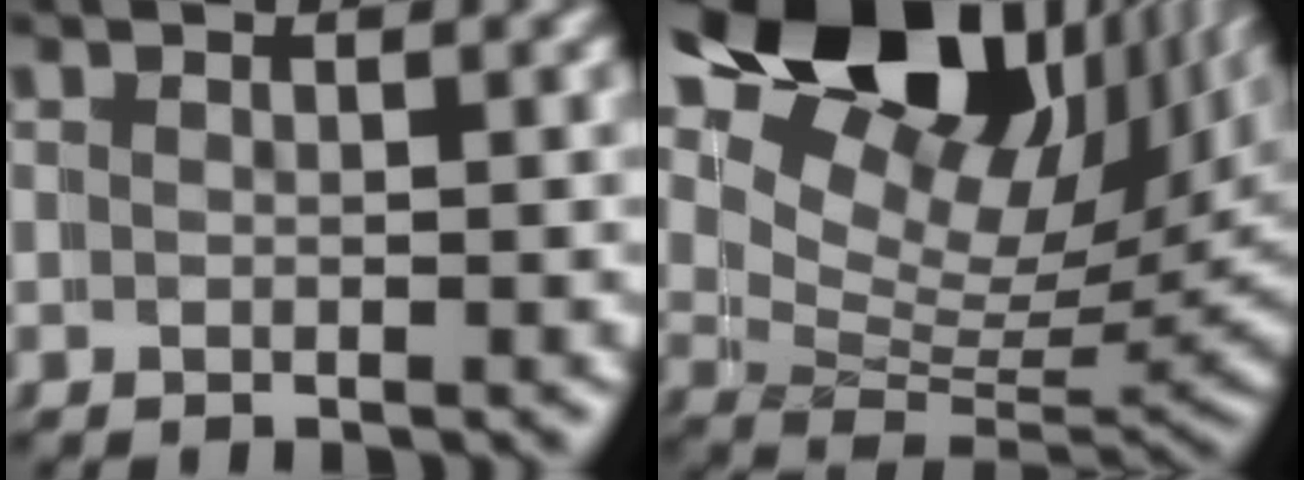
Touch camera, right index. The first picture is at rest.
{"total": 20.1, "force": [7.6, 13.0, 13.3], "torque": [-0.213, 0.023, 0.095]}